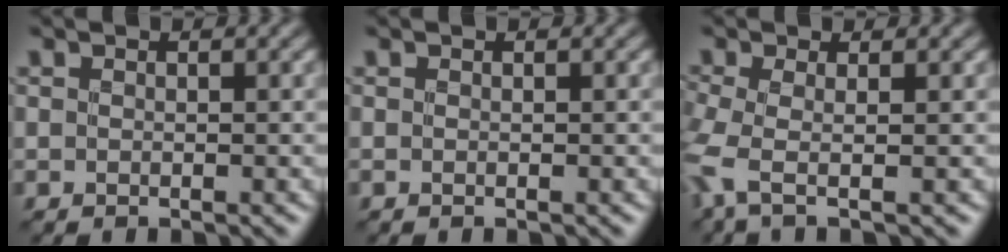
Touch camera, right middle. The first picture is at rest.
{"total": 0.0}
{"total": 3.6, "force": [-1.0, 1.1, 3.3], "torque": [-0.086, -0.012, -0.030]}